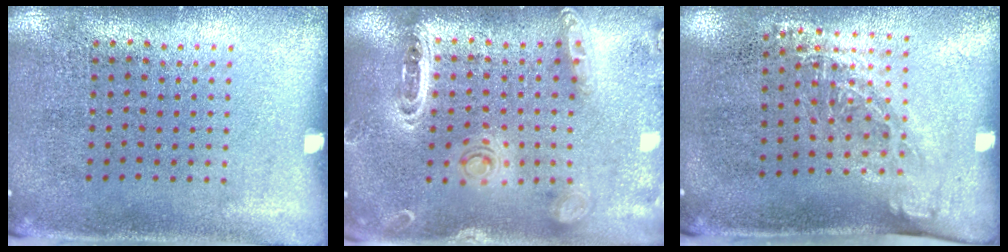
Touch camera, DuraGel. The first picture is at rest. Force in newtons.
{"total": 1.4, "press": 1.4, "slide": 0.0}
{"total": 1.3, "press": 0.9, "slide": 0.9}